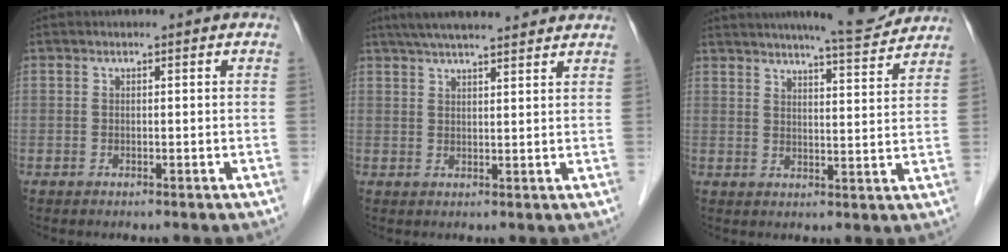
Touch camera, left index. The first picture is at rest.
{"total": 12.6, "force": [10.9, 1.4, 6.1], "torque": [-0.099, 0.039, 0.156]}
{"total": 10.6, "force": [9.8, 0.5, 4.2], "torque": [-0.061, 0.000, 0.126]}